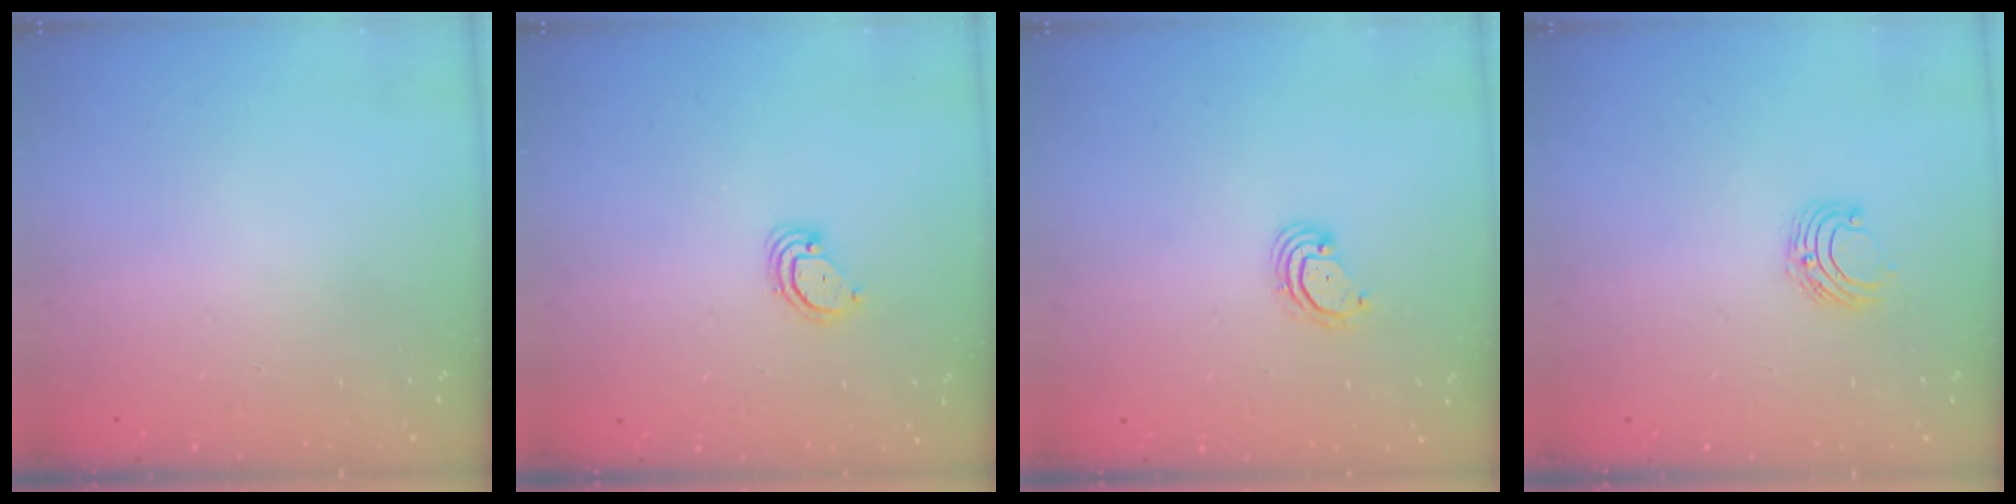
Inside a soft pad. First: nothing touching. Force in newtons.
{"total": 3.6, "press": 3.6, "slide": 0.2}
{"total": 3.0, "press": 3.0, "slide": 0.2}
{"total": 5.6, "press": 5.6, "slide": 0.5}